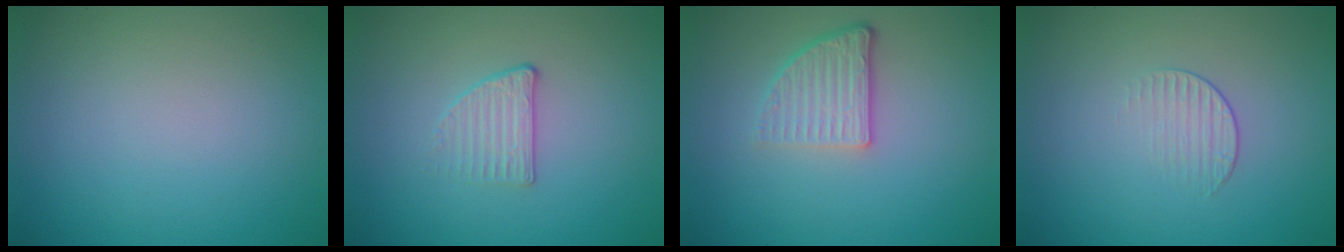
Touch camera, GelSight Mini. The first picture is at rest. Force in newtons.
{"total": 1.6, "press": 1.1, "slide": 1.1}
{"total": 3.7, "press": 2.5, "slide": 2.7}
{"total": 1.2, "press": 0.4, "slide": 1.2}